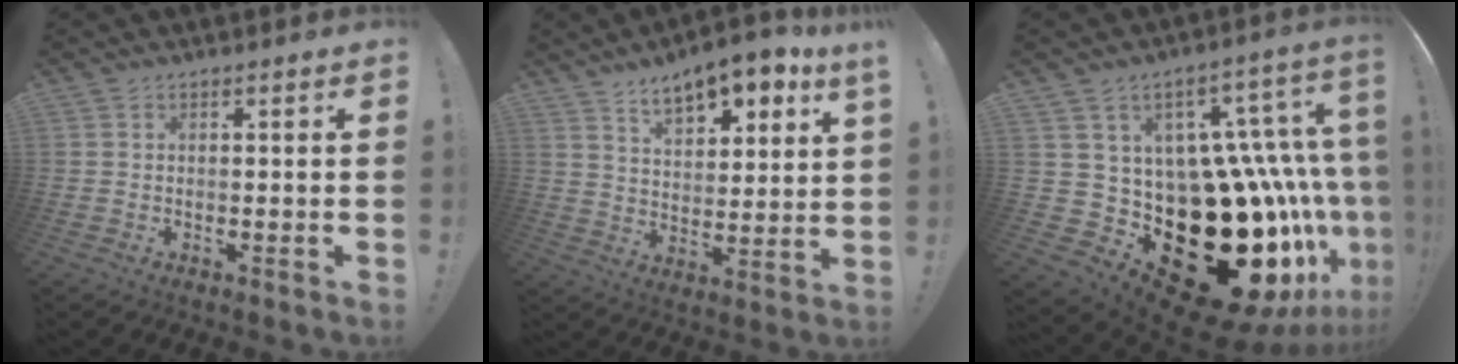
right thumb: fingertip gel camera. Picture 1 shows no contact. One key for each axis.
{"total": 10.6, "fx": 8.3, "fy": 3.4, "fz": 5.8, "tx": -0.095, "ty": -0.051, "tz": 0.146}
{"total": 31.6, "fx": -11.8, "fy": 17.2, "fz": 23.7, "tx": -0.272, "ty": -0.005, "tz": -0.114}